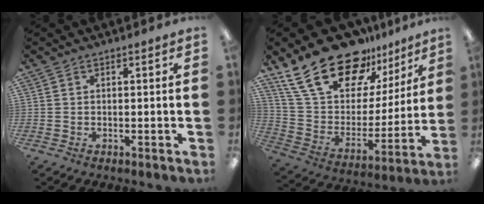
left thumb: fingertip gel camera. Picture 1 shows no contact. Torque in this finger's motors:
{"motor_torque": [0.46, 0.46, 1.43, -1.34, 0.11]}